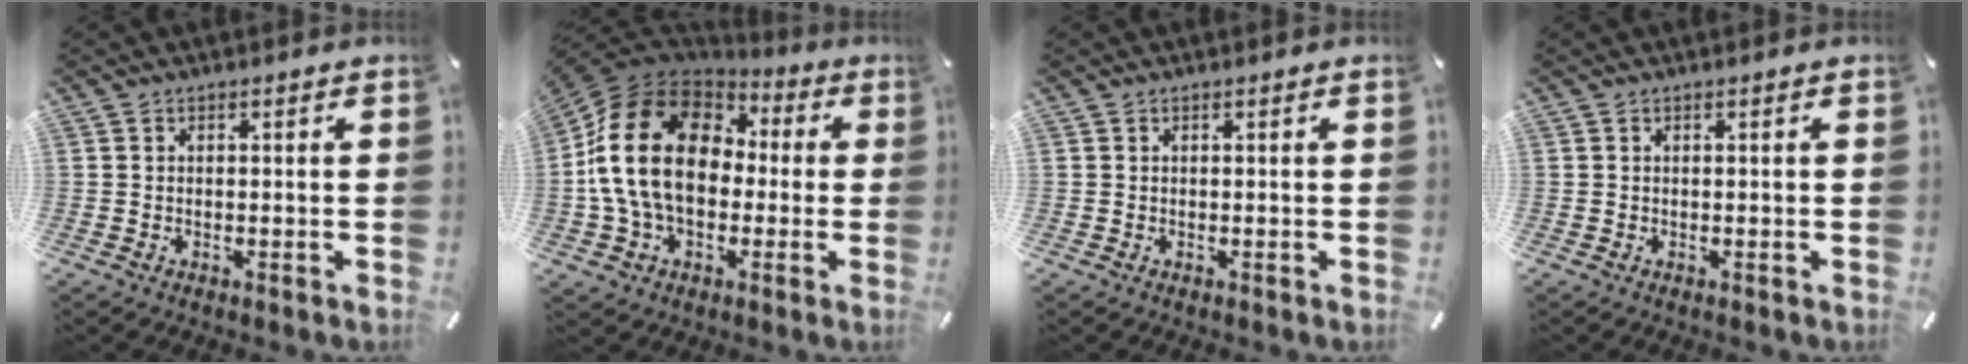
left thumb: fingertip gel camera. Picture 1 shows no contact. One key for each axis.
{"total": 19.9, "fx": -0.3, "fy": 15.5, "fz": 12.5, "tx": -0.276, "ty": 0.021, "tz": -0.006}
{"total": 0.0}
{"total": 0.0}